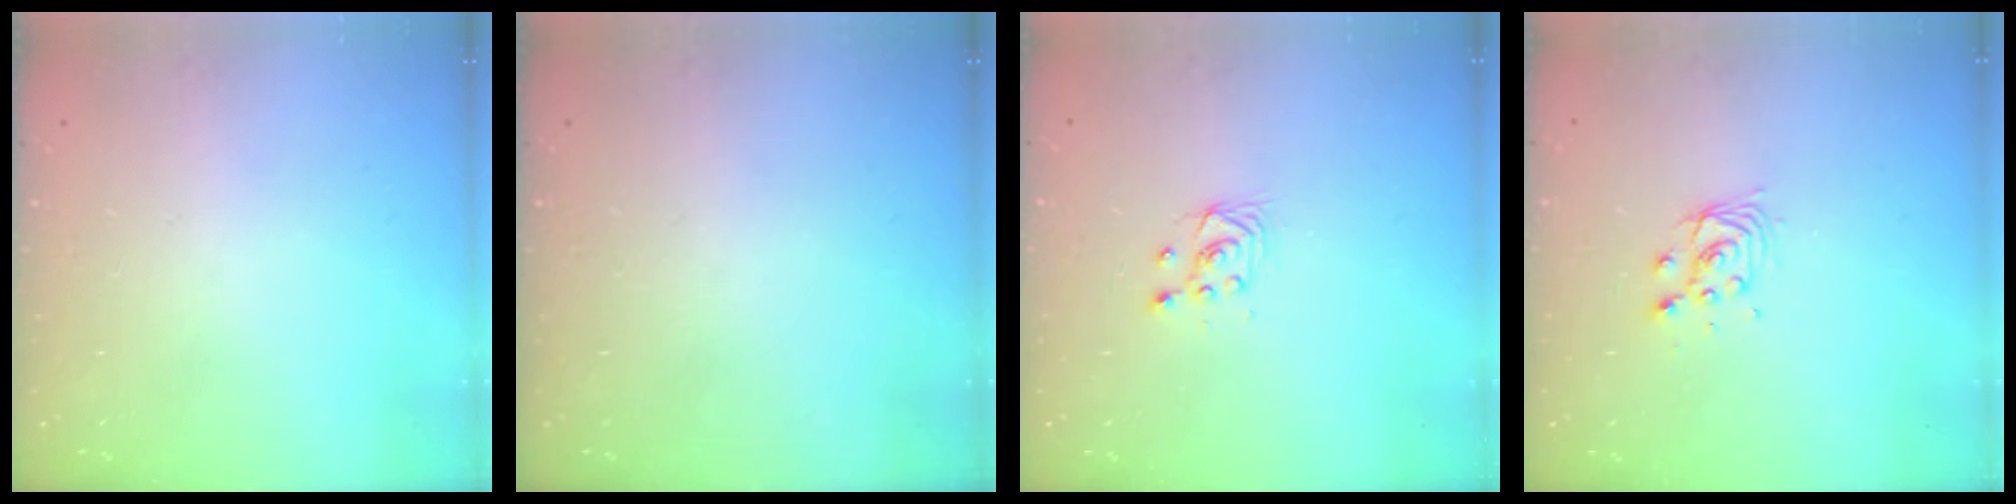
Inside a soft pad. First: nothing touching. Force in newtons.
{"total": 0.0}
{"total": 2.9, "press": 2.6, "slide": 1.3}
{"total": 5.3, "press": 5.3, "slide": 0.4}